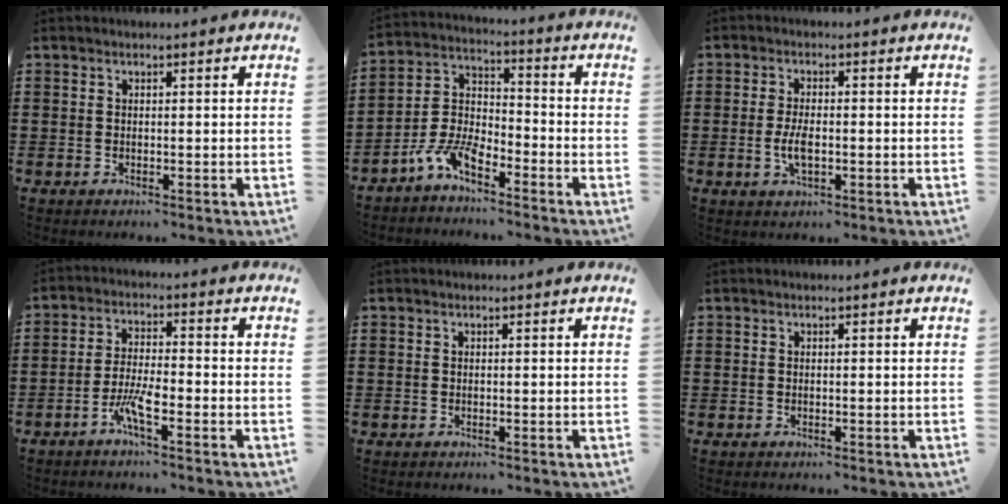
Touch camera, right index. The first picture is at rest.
{"total": 6.6, "force": [-5.0, 2.7, 3.3], "torque": [-0.102, 0.000, -0.108]}
{"total": 3.8, "force": [-0.7, 1.7, 3.4], "torque": [-0.075, -0.002, -0.015]}
{"total": 5.1, "force": [-2.9, 0.9, 4.1], "torque": [-0.103, -0.008, -0.062]}
{"total": 0.0}
{"total": 0.0}